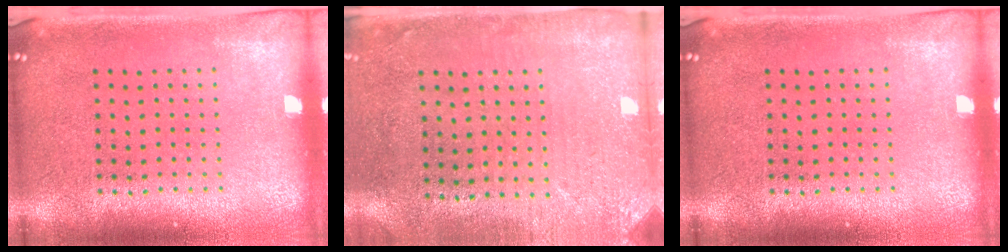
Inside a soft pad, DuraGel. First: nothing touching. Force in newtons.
{"total": 3.0, "press": 2.4, "slide": 1.8}
{"total": 0.0}